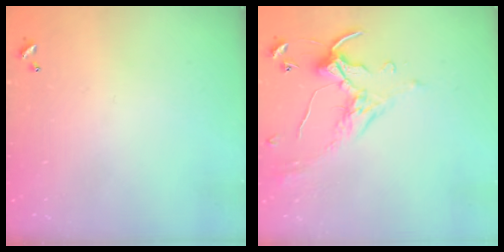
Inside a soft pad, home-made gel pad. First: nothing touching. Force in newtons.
{"total": 1.2, "press": 0.6, "slide": 1.0}